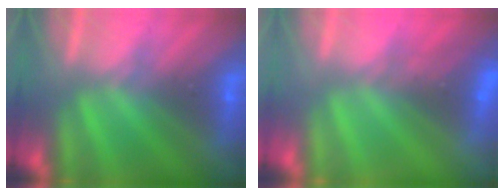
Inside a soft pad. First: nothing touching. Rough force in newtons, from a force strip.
{"total": 2.4}